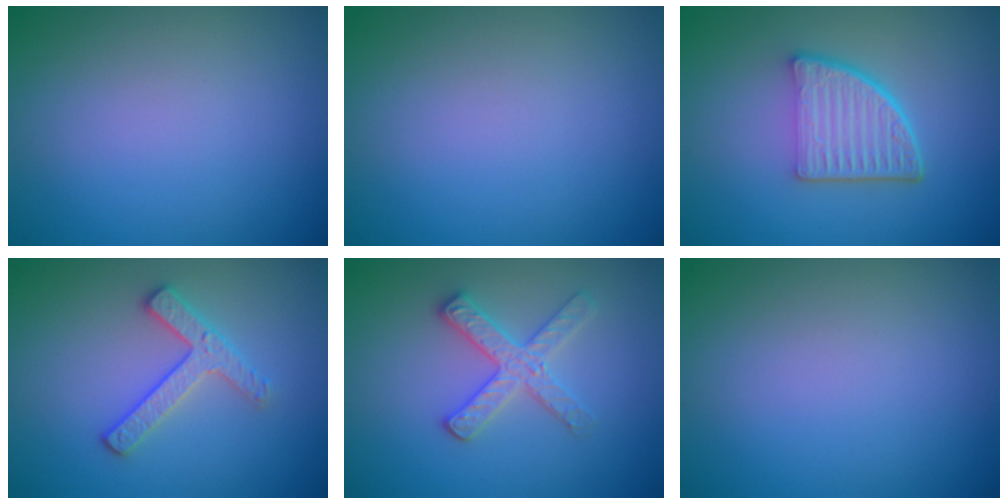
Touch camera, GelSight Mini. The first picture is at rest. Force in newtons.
{"total": 0.0}
{"total": 5.4, "press": 3.8, "slide": 3.8}
{"total": 2.8, "press": 2.6, "slide": 1.1}
{"total": 3.0, "press": 2.8, "slide": 1.0}
{"total": 0.0}